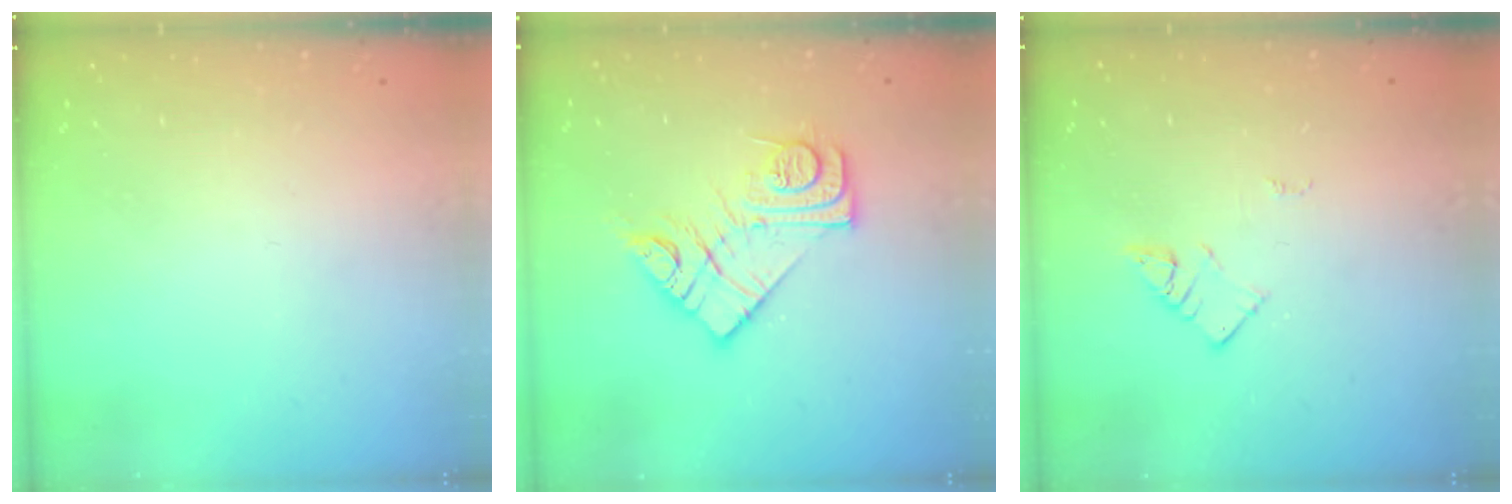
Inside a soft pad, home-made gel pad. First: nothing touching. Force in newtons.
{"total": 13.6, "press": 13.6, "slide": 0.9}
{"total": 3.3, "press": 3.3, "slide": 0.2}